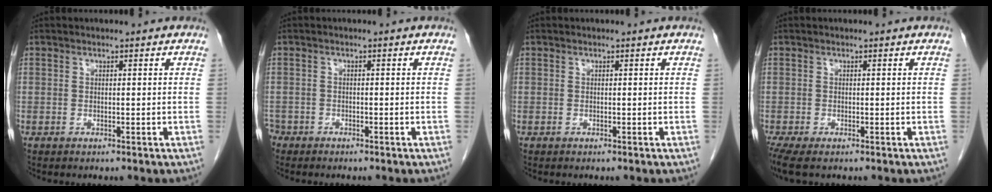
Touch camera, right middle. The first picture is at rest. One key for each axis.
{"total": 2.7, "fx": -2.1, "fy": 1.6, "fz": 0.3, "tx": -0.012, "ty": 0.001, "tz": -0.041}
{"total": 0.0}
{"total": 3.2, "fx": -2.3, "fy": 0.9, "fz": 2.1, "tx": -0.044, "ty": -0.013, "tz": -0.038}